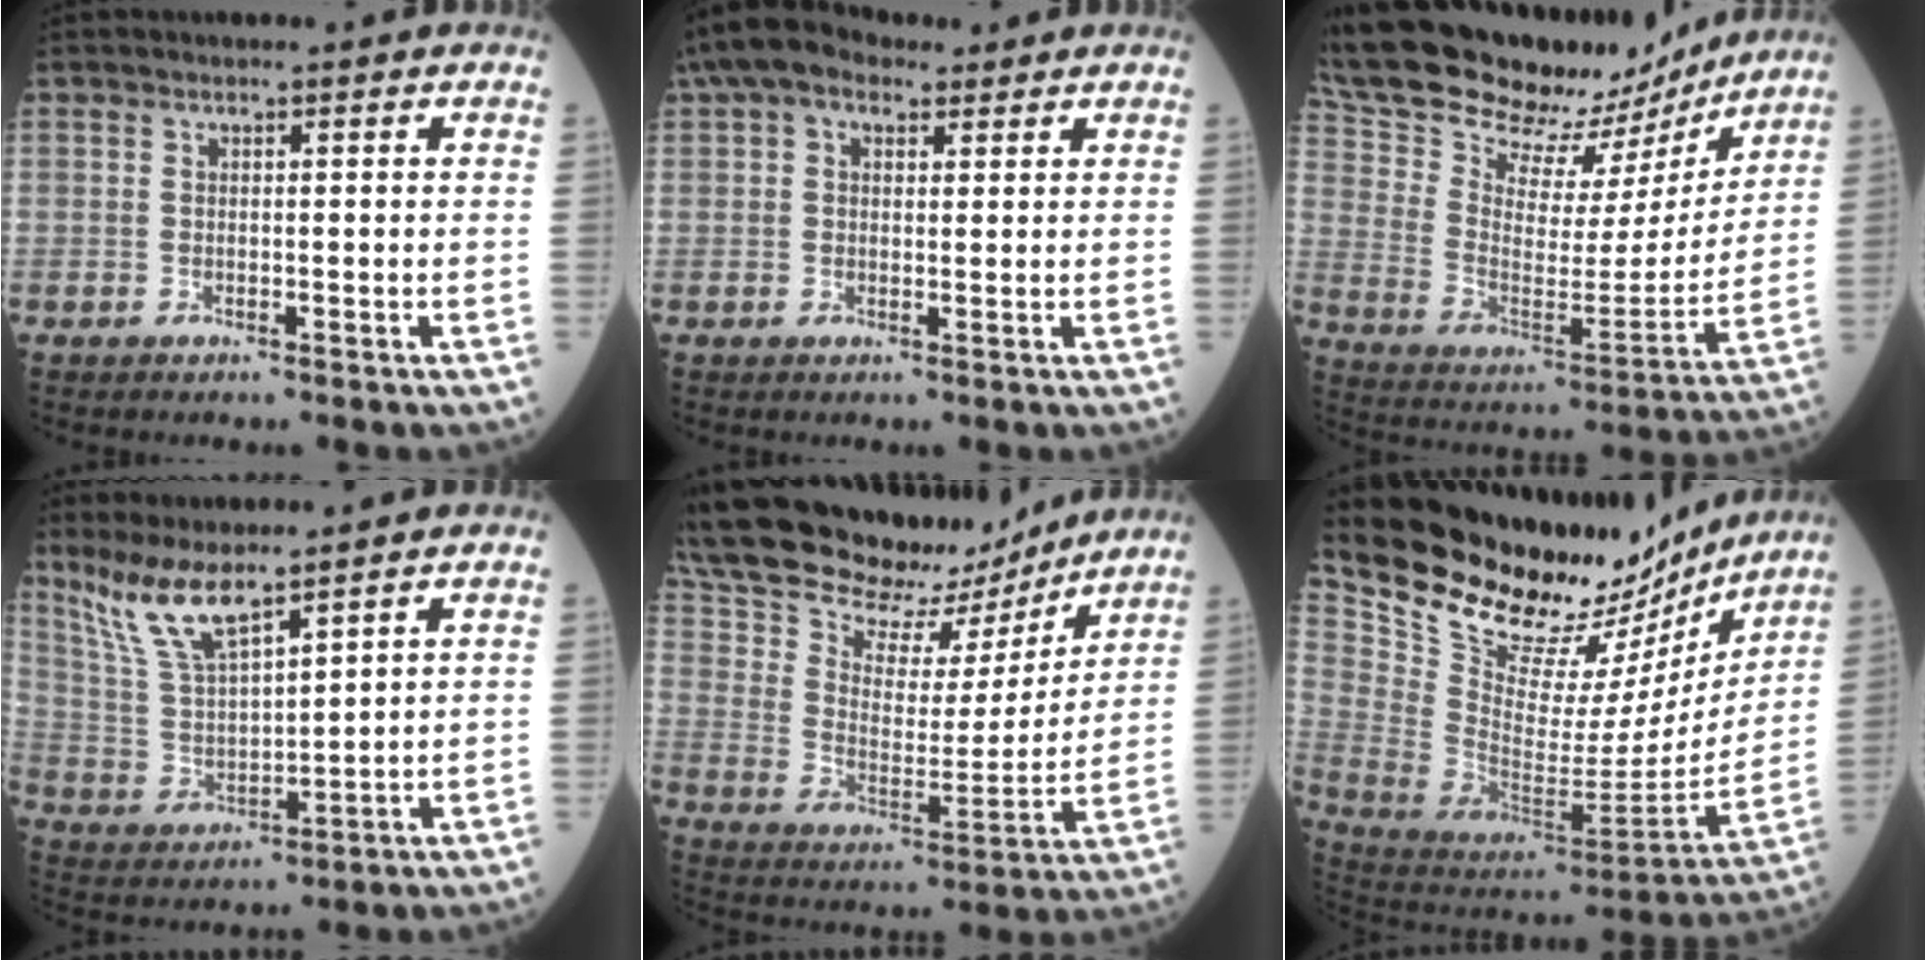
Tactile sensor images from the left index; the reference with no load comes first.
{"total": 7.2, "force": [4.3, 4.3, 3.9], "torque": [-0.082, 0.040, 0.076]}
{"total": 26.5, "force": [22.9, 7.8, 11.0], "torque": [-0.205, 0.009, 0.348]}
{"total": 7.6, "force": [6.2, 0.9, 4.3], "torque": [-0.103, -0.010, 0.136]}
{"total": 24.5, "force": [20.2, 9.2, 10.4], "torque": [-0.211, 0.022, 0.312]}
{"total": 24.4, "force": [21.3, 8.1, 8.6], "torque": [-0.140, -0.035, 0.329]}